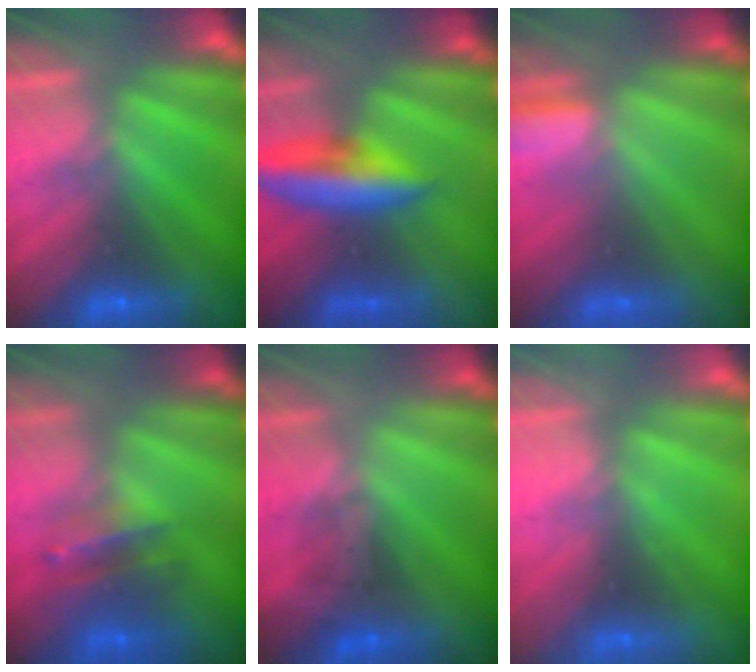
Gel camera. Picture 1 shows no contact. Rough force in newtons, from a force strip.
{"total": 6.1}
{"total": 2.8}
{"total": 2.7}
{"total": 1.6}
{"total": 2.1}